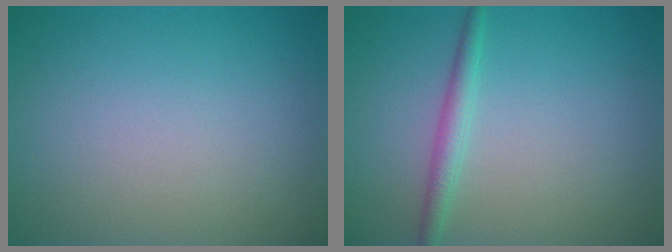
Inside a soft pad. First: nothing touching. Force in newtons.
{"total": 1.9, "press": 1.9, "slide": 0.1}